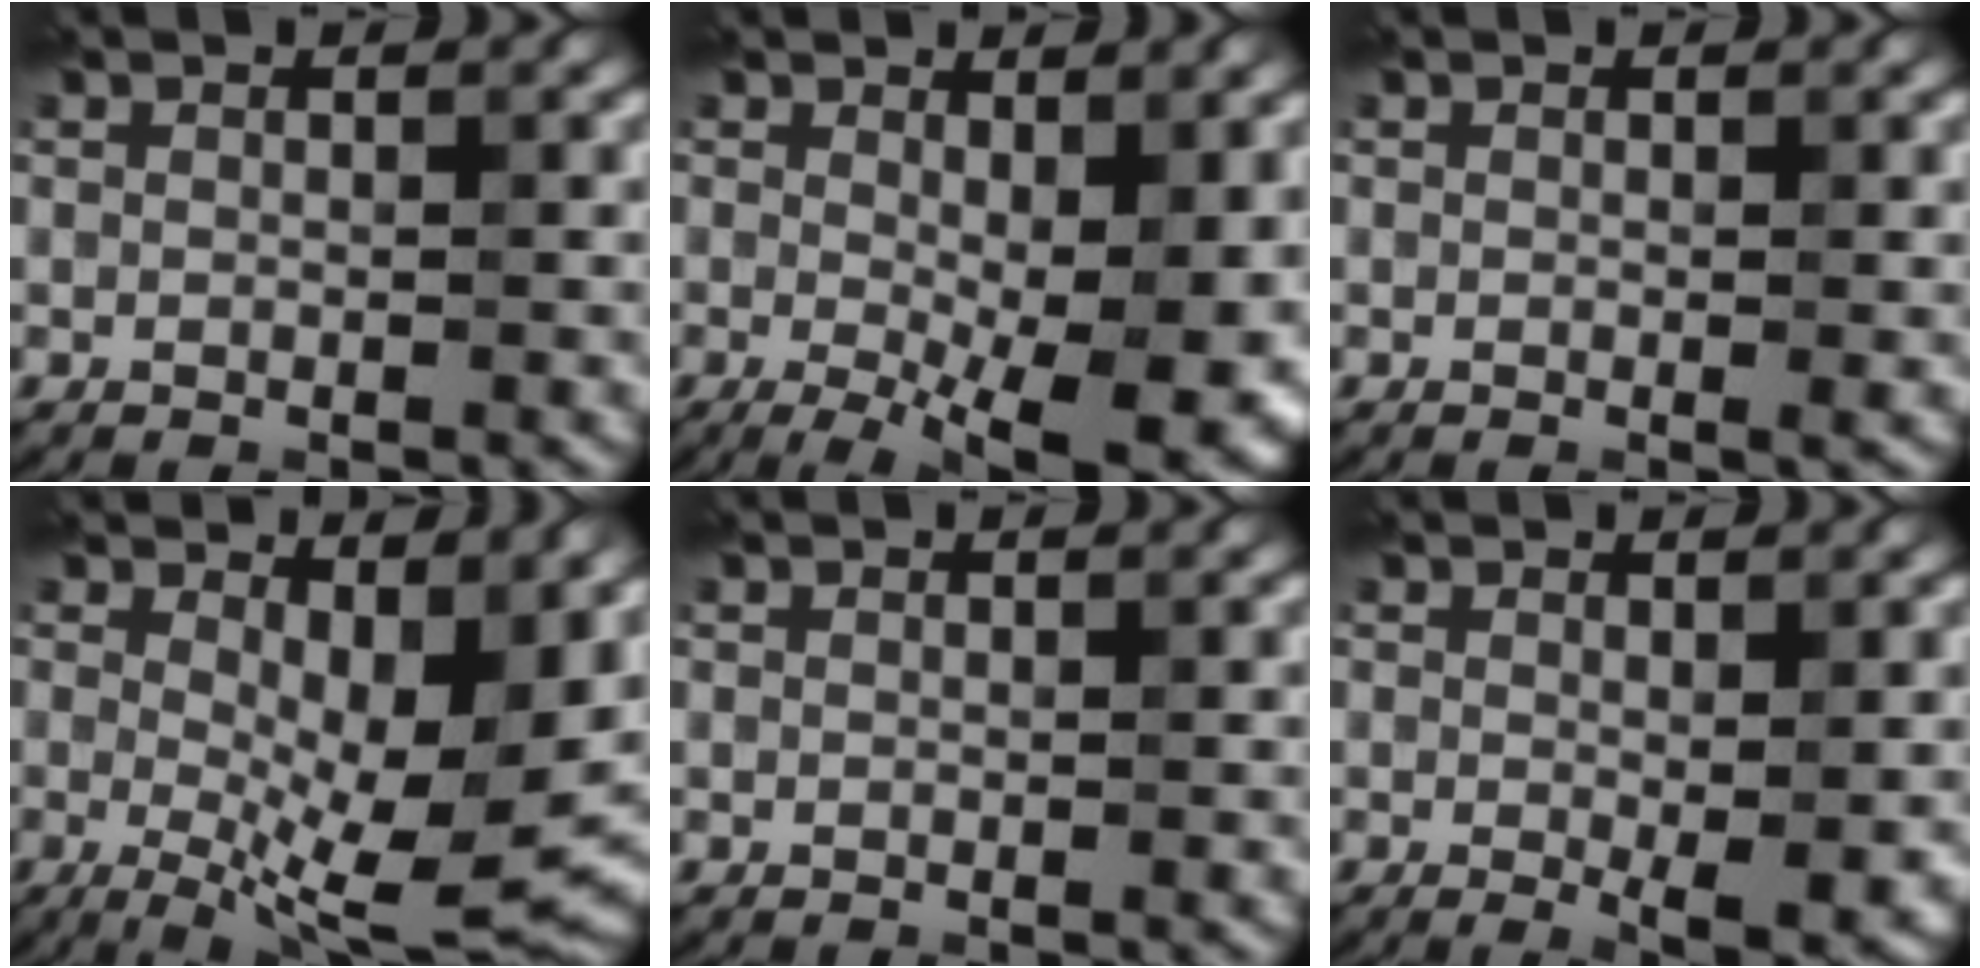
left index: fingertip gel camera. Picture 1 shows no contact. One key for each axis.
{"total": 10.4, "fx": -2.6, "fy": 4.5, "fz": 9.0, "tx": -0.145, "ty": -0.038, "tz": -0.021}
{"total": 0.7, "fx": 0.0, "fy": 0.3, "fz": 0.6, "tx": -0.006, "ty": -0.002, "tz": -0.003}
{"total": 9.3, "fx": 0.3, "fy": 3.4, "fz": 8.6, "tx": -0.145, "ty": -0.017, "tz": 0.013}
{"total": 0.0}
{"total": 4.2, "fx": -1.0, "fy": 1.7, "fz": 3.7, "tx": -0.056, "ty": -0.010, "tz": -0.012}